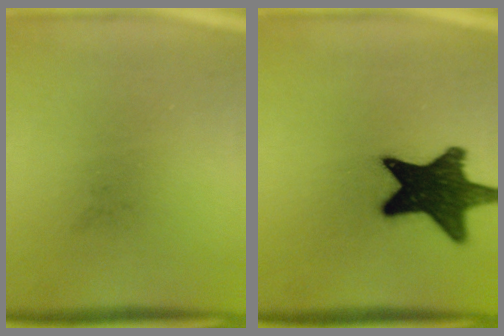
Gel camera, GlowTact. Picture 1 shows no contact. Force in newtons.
{"total": 17.5}